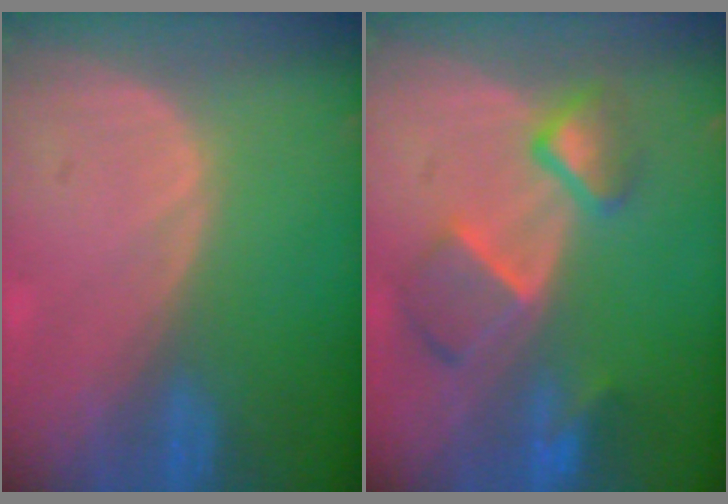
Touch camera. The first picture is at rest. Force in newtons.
{"total": 7.6, "press": 6.7, "slide": 3.7}